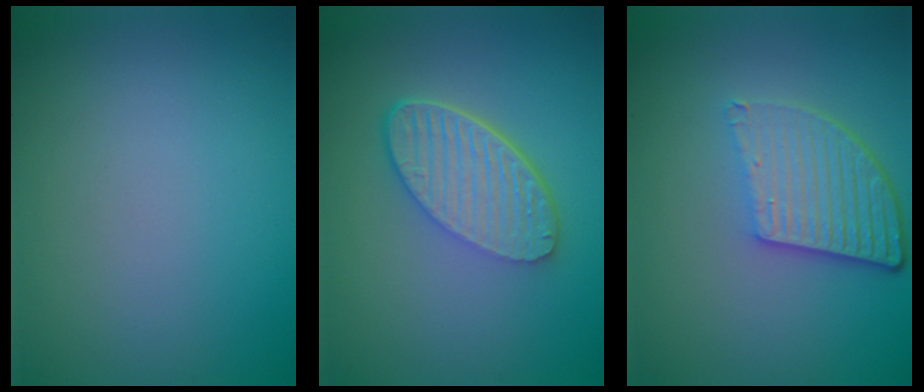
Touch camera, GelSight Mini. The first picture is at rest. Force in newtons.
{"total": 5.9, "press": 4.2, "slide": 4.1}
{"total": 5.5, "press": 4.0, "slide": 3.8}